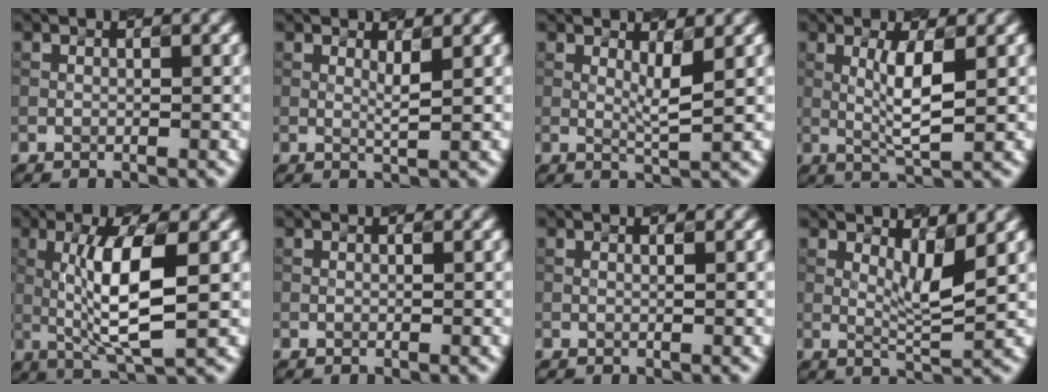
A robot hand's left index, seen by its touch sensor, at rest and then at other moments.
{"total": 1.1, "force": [0.4, 0.1, 1.0], "torque": [-0.020, -0.002, 0.011]}
{"total": 1.9, "force": [0.6, 0.2, 1.8], "torque": [-0.030, -0.006, 0.019]}
{"total": 3.5, "force": [0.4, 0.4, 3.5], "torque": [-0.073, -0.004, 0.022]}
{"total": 6.7, "force": [0.2, 1.2, 6.6], "torque": [-0.121, 0.001, 0.018]}
{"total": 0.0}
{"total": 0.6, "force": [0.2, 0.3, 0.5], "torque": [-0.002, 0.002, -0.002]}
{"total": 2.8, "force": [1.2, 0.4, 2.5], "torque": [-0.045, -0.010, 0.032]}